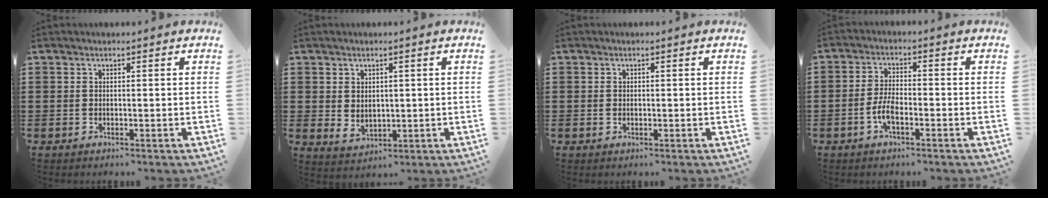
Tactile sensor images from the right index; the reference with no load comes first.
{"total": 2.6, "force": [1.2, 2.1, 0.8], "torque": [-0.015, 0.004, 0.021]}
{"total": 0.5, "force": [0.1, 0.5, 0.2], "torque": [-0.005, 0.003, 0.003]}
{"total": 4.4, "force": [-1.8, 1.5, 3.7], "torque": [-0.094, -0.005, -0.040]}